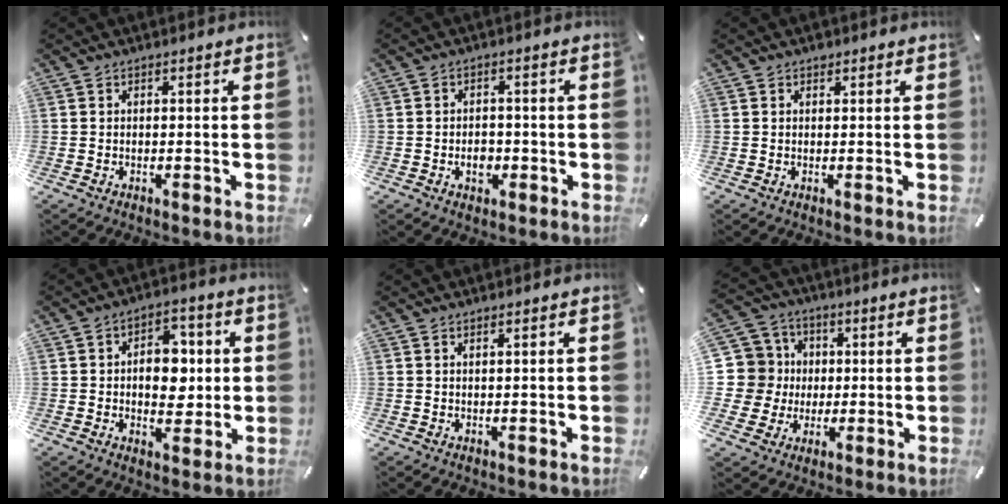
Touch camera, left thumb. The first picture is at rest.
{"total": 4.0, "force": [-1.1, 3.0, 2.3], "torque": [-0.033, 0.001, -0.019]}
{"total": 0.8, "force": [0.6, 0.6, 0.1], "torque": [0.006, -0.003, 0.009]}
{"total": 9.8, "force": [0.7, 6.7, 7.0], "torque": [-0.090, 0.002, 0.009]}
{"total": 0.7, "force": [0.5, -0.1, 0.5], "torque": [-0.010, -0.002, 0.008]}
{"total": 12.5, "force": [0.4, 12.3, 2.1], "torque": [-0.054, 0.004, 0.014]}